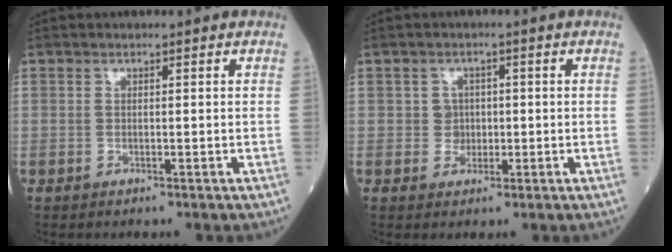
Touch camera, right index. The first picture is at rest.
{"total": 2.1, "force": [0.1, 2.1, 0.3], "torque": [0.000, 0.007, 0.002]}